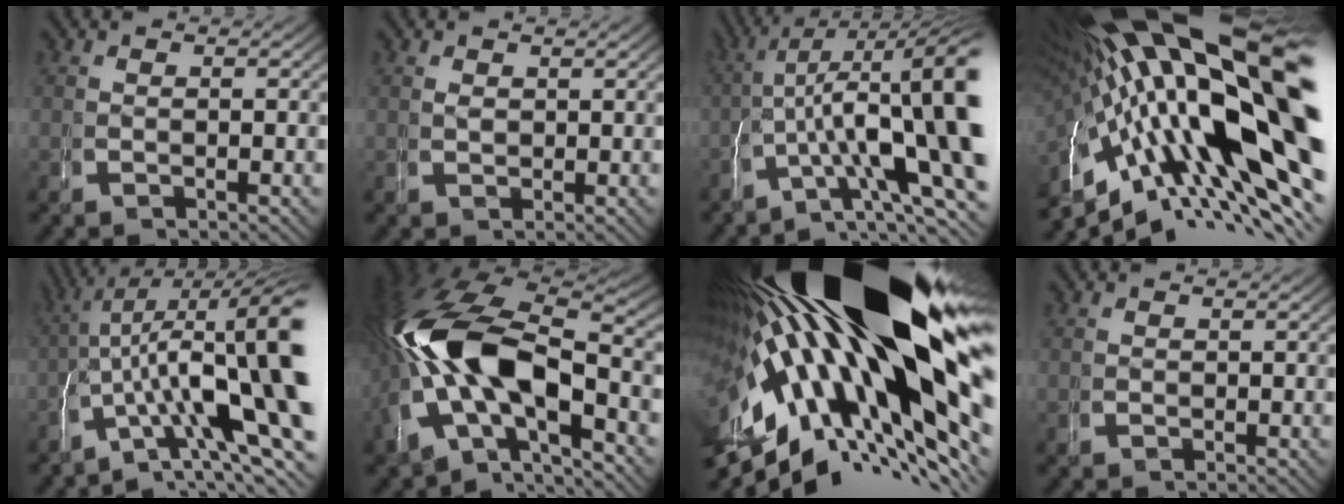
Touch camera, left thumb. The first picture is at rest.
{"total": 0.8, "force": [0.5, 0.2, -0.6], "torque": [0.009, -0.009, 0.015]}
{"total": 12.5, "force": [-0.6, 7.3, 10.2], "torque": [-0.152, -0.028, 0.009]}
{"total": 24.2, "force": [1.5, 14.0, 19.7], "torque": [-0.302, -0.032, 0.037]}
{"total": 14.2, "force": [0.1, 8.1, 11.6], "torque": [-0.172, -0.026, 0.019]}
{"total": 18.2, "force": [-0.3, 12.6, 13.1], "torque": [-0.275, -0.053, 0.017]}
{"total": 29.2, "force": [2.4, 15.4, 24.6], "torque": [-0.403, 0.007, 0.047]}
{"total": 0.5, "force": [0.1, 0.1, -0.5], "torque": [0.009, -0.002, 0.003]}